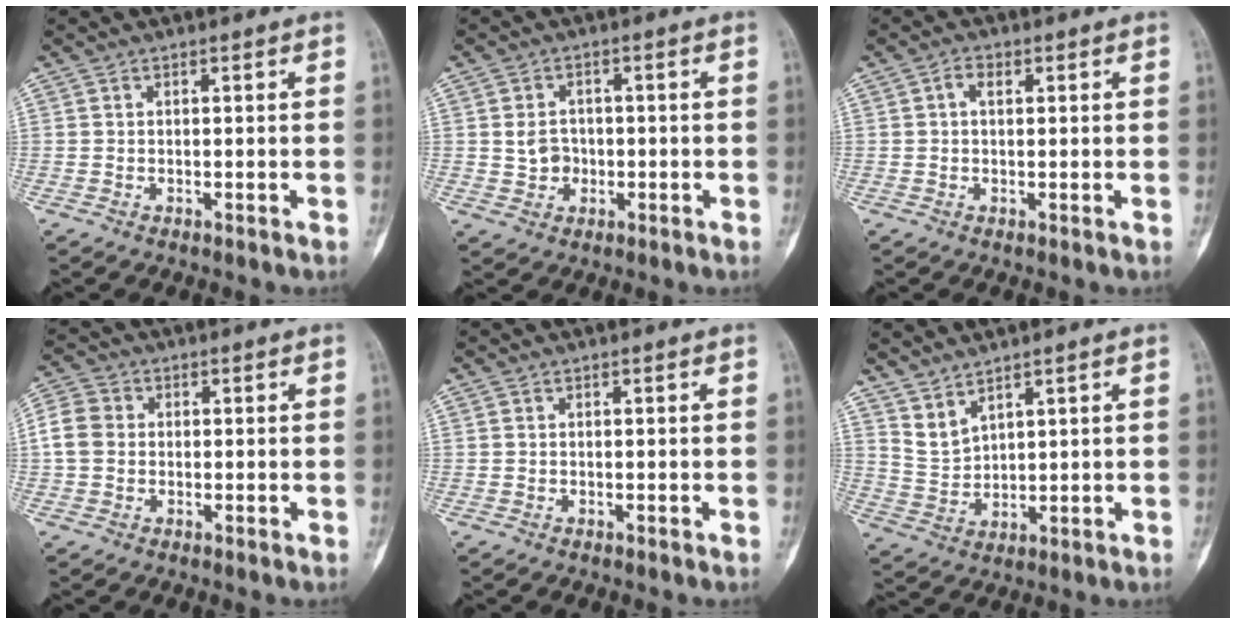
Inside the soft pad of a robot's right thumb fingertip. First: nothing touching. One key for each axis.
{"total": 4.1, "fx": -0.3, "fy": 3.6, "fz": 2.0, "tx": -0.010, "ty": 0.005, "tz": -0.005}
{"total": 2.3, "fx": 0.7, "fy": 1.5, "fz": 1.7, "tx": -0.027, "ty": 0.006, "tz": 0.011}
{"total": 6.7, "fx": 0.2, "fy": 5.7, "fz": 3.4, "tx": -0.070, "ty": 0.017, "tz": 0.000}
{"total": 0.0}
{"total": 4.6, "fx": 3.9, "fy": 1.4, "fz": 2.0, "tx": -0.035, "ty": -0.031, "tz": 0.092}